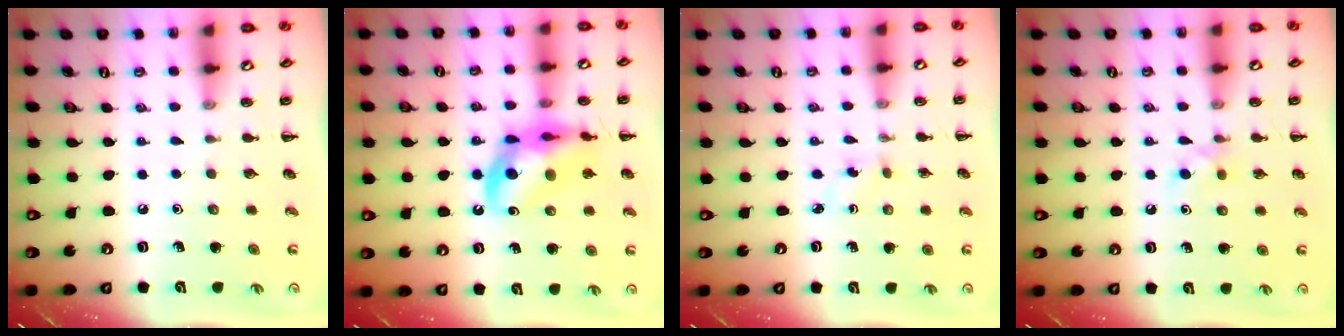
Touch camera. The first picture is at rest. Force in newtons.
{"total": 15.5, "press": 15.1, "slide": 3.7}
{"total": 1.5, "press": 1.3, "slide": 0.6}
{"total": 4.6, "press": 4.3, "slide": 1.7}